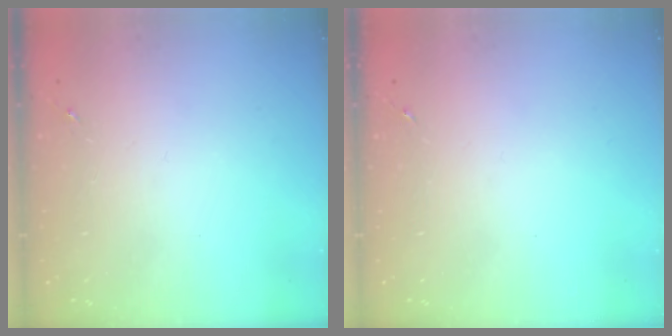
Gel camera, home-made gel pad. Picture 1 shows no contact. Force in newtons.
{"total": 0.0}